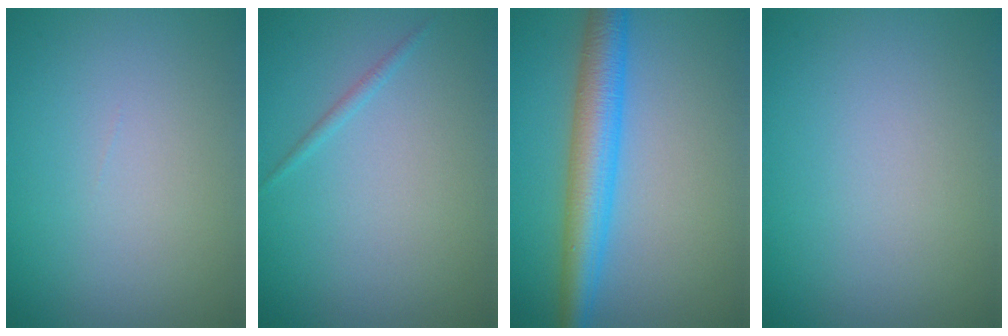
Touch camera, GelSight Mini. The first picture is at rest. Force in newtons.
{"total": 0.7, "press": 0.7, "slide": 0.1}
{"total": 5.7, "press": 5.7, "slide": 0.0}
{"total": 0.0}